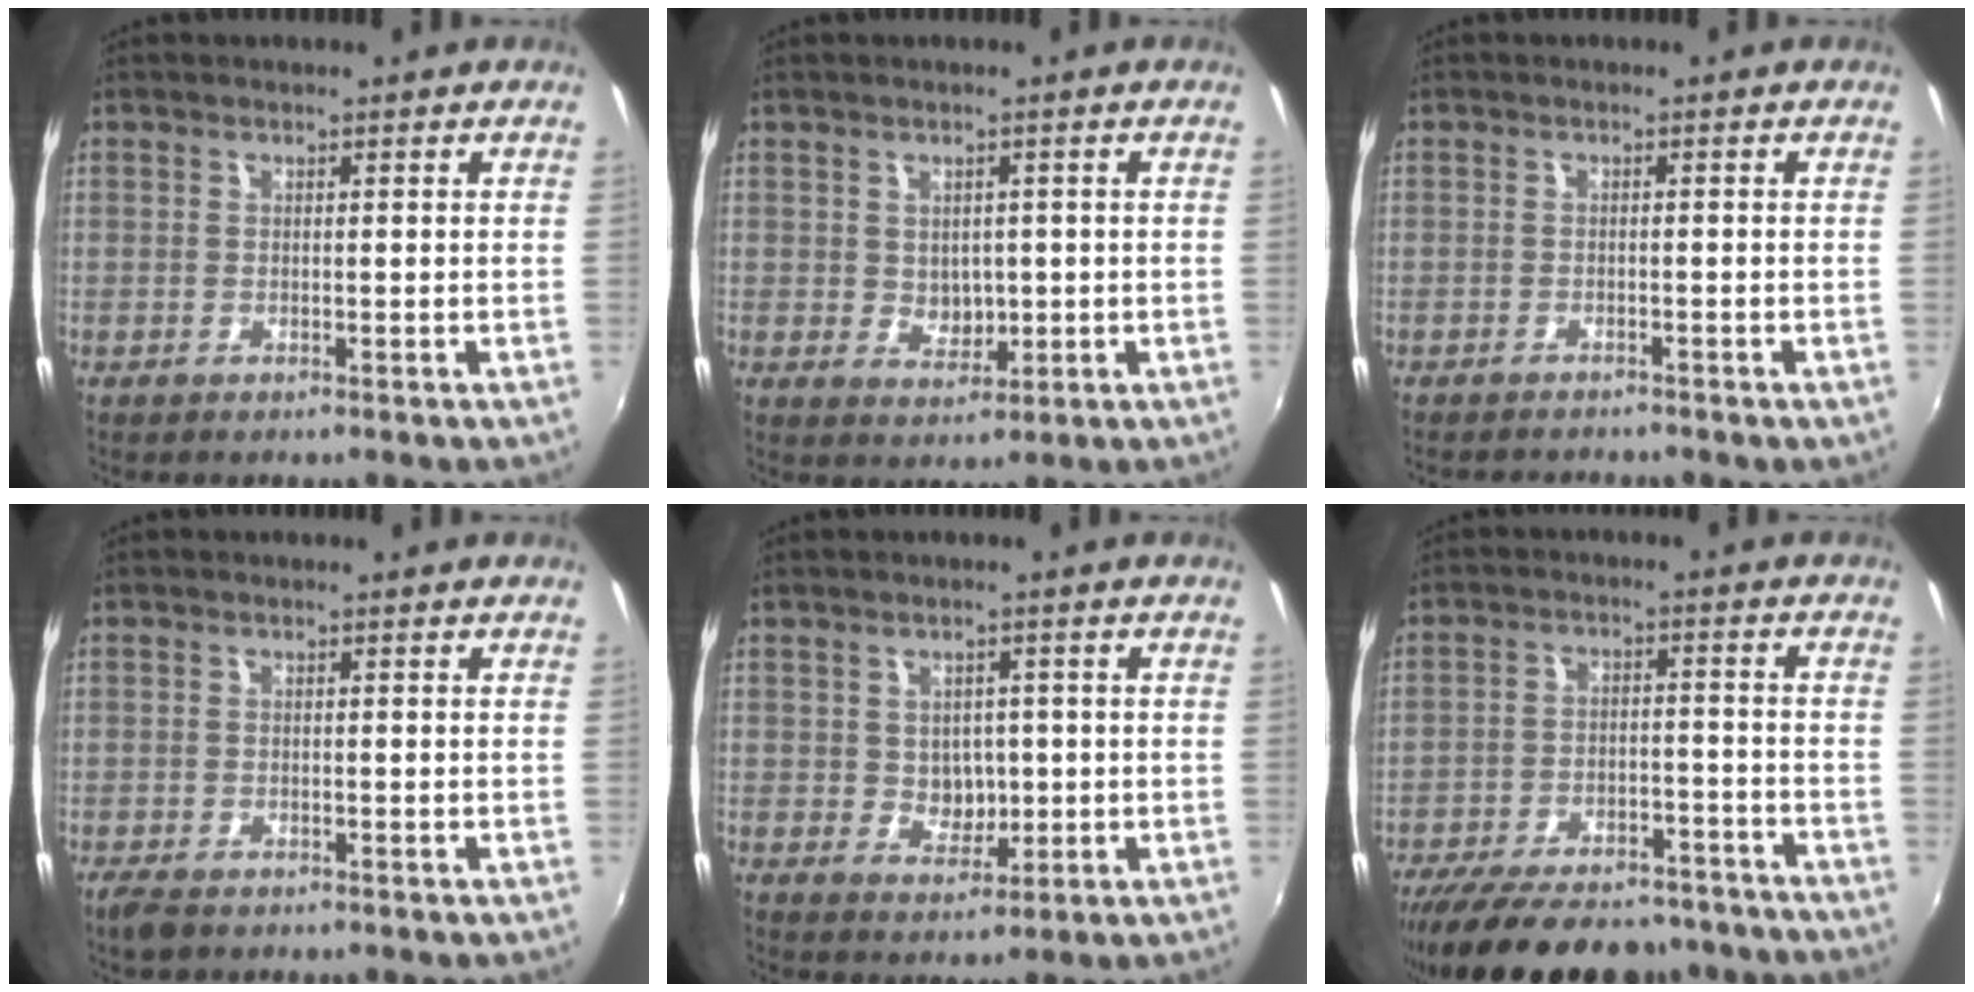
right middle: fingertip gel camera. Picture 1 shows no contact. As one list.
[{"total": 3.5, "force": [0.2, 2.9, 1.9], "torque": [-0.028, -0.001, 0.008]}, {"total": 3.2, "force": [-3.0, 0.5, 0.8], "torque": [-0.023, -0.009, -0.046]}, {"total": 3.0, "force": [-2.2, 1.2, 1.5], "torque": [-0.036, -0.009, -0.041]}, {"total": 4.4, "force": [0.0, 3.8, 2.1], "torque": [-0.034, 0.003, 0.006]}, {"total": 22.9, "force": [-19.2, 8.2, 9.4], "torque": [-0.196, 0.000, -0.263]}]